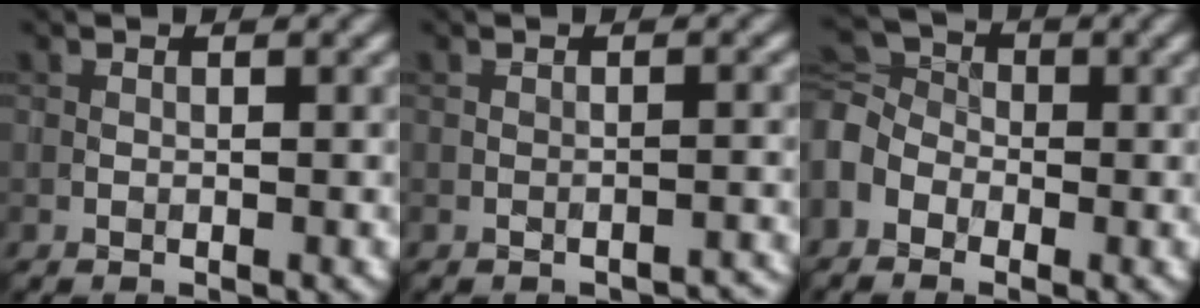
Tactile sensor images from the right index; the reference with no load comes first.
{"total": 1.6, "force": [-1.5, 0.3, 0.2], "torque": [0.006, 0.007, -0.021]}
{"total": 4.2, "force": [-1.4, 3.3, 2.1], "torque": [-0.052, 0.007, -0.047]}